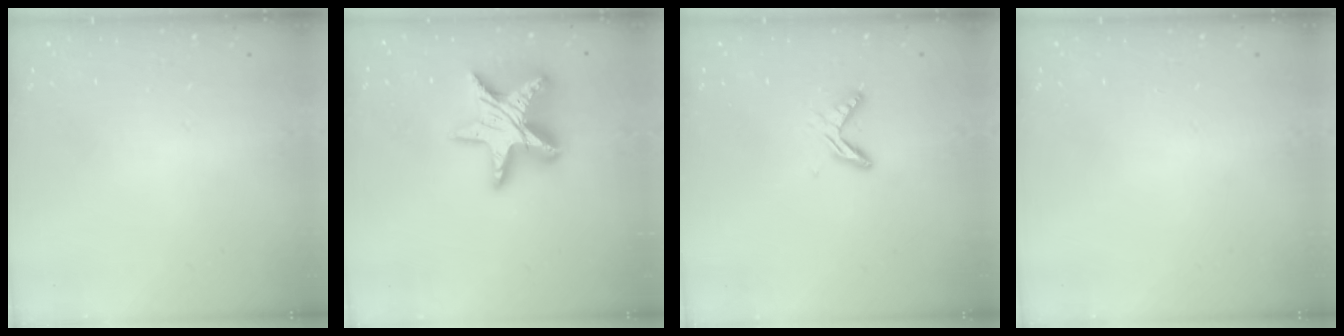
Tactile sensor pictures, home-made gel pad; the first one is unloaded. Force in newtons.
{"total": 16.9, "press": 16.8, "slide": 1.4}
{"total": 6.6, "press": 6.6, "slide": 0.5}
{"total": 0.0}